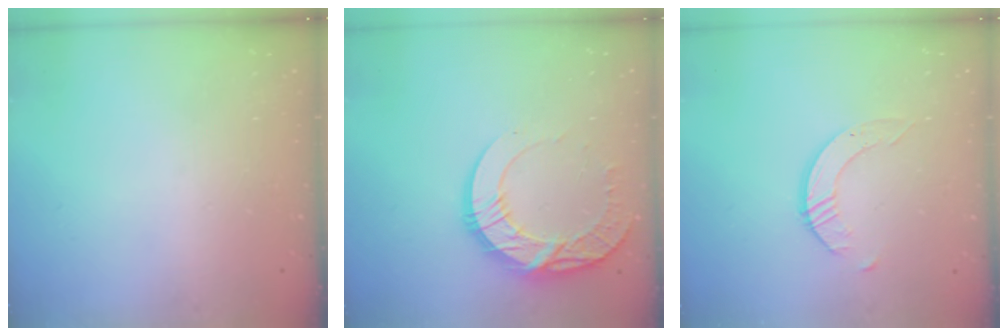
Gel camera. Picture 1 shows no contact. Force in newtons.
{"total": 14.4, "press": 14.4, "slide": 1.4}
{"total": 3.1, "press": 3.1, "slide": 0.3}